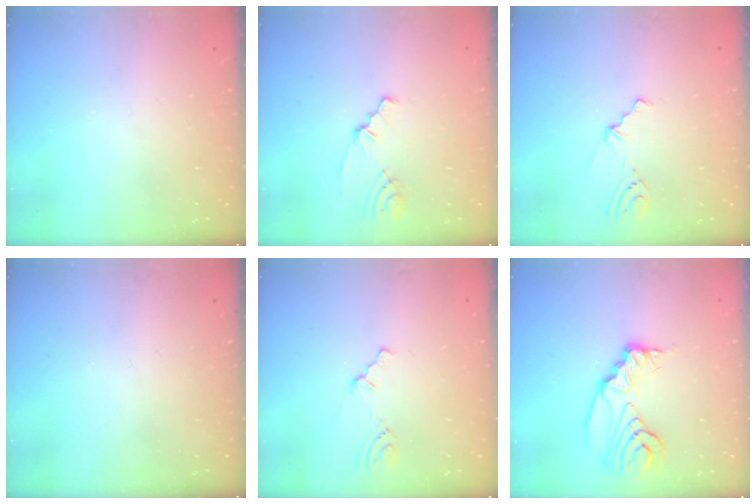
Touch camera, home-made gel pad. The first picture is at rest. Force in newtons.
{"total": 1.8, "press": 1.8, "slide": 0.2}
{"total": 2.1, "press": 1.1, "slide": 1.8}
{"total": 0.0}
{"total": 1.0, "press": 0.9, "slide": 0.2}
{"total": 10.4, "press": 10.4, "slide": 1.2}